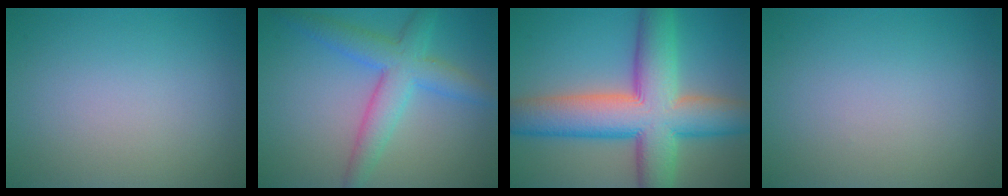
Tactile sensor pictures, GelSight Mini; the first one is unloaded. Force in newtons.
{"total": 5.1, "press": 5.1, "slide": 0.1}
{"total": 12.3, "press": 12.3, "slide": 0.6}
{"total": 0.0}